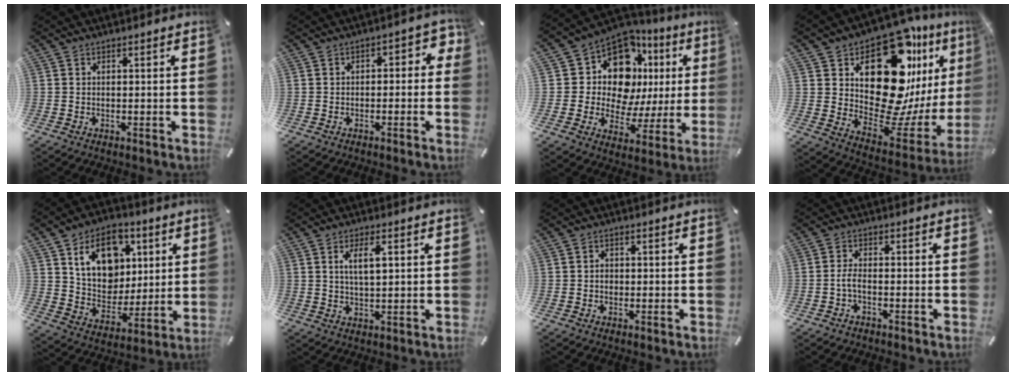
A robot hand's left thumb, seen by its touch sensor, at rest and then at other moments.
{"total": 3.5, "force": [-1.3, 2.3, 2.3], "torque": [-0.028, 0.012, -0.031]}
{"total": 15.3, "force": [6.4, 11.1, 8.5], "torque": [-0.140, -0.054, 0.117]}
{"total": 23.3, "force": [10.4, 12.2, 16.8], "torque": [-0.271, -0.116, 0.175]}
{"total": 15.6, "force": [6.3, 12.2, 7.4], "torque": [-0.119, -0.018, 0.123]}
{"total": 5.5, "force": [1.6, 1.9, 4.9], "torque": [-0.094, 0.002, 0.024]}
{"total": 1.4, "force": [-0.2, 1.2, 0.7], "torque": [-0.014, 0.004, -0.004]}
{"total": 2.9, "force": [-1.5, 1.0, 2.3], "torque": [-0.054, 0.002, -0.030]}